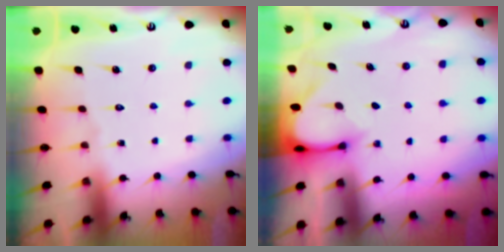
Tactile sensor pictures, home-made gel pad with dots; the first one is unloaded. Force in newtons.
{"total": 3.4, "press": 3.4, "slide": 0.3}